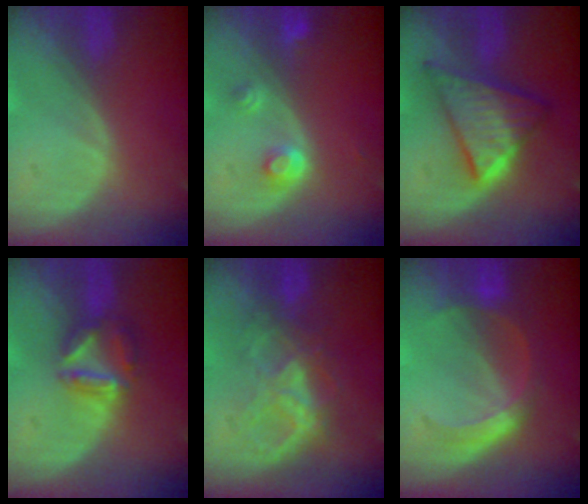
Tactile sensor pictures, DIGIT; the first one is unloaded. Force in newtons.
{"total": 3.0, "press": 2.8, "slide": 1.1}
{"total": 9.2, "press": 9.1, "slide": 0.6}
{"total": 6.1, "press": 5.5, "slide": 2.7}
{"total": 6.3, "press": 6.3, "slide": 0.7}
{"total": 5.1, "press": 5.0, "slide": 0.7}